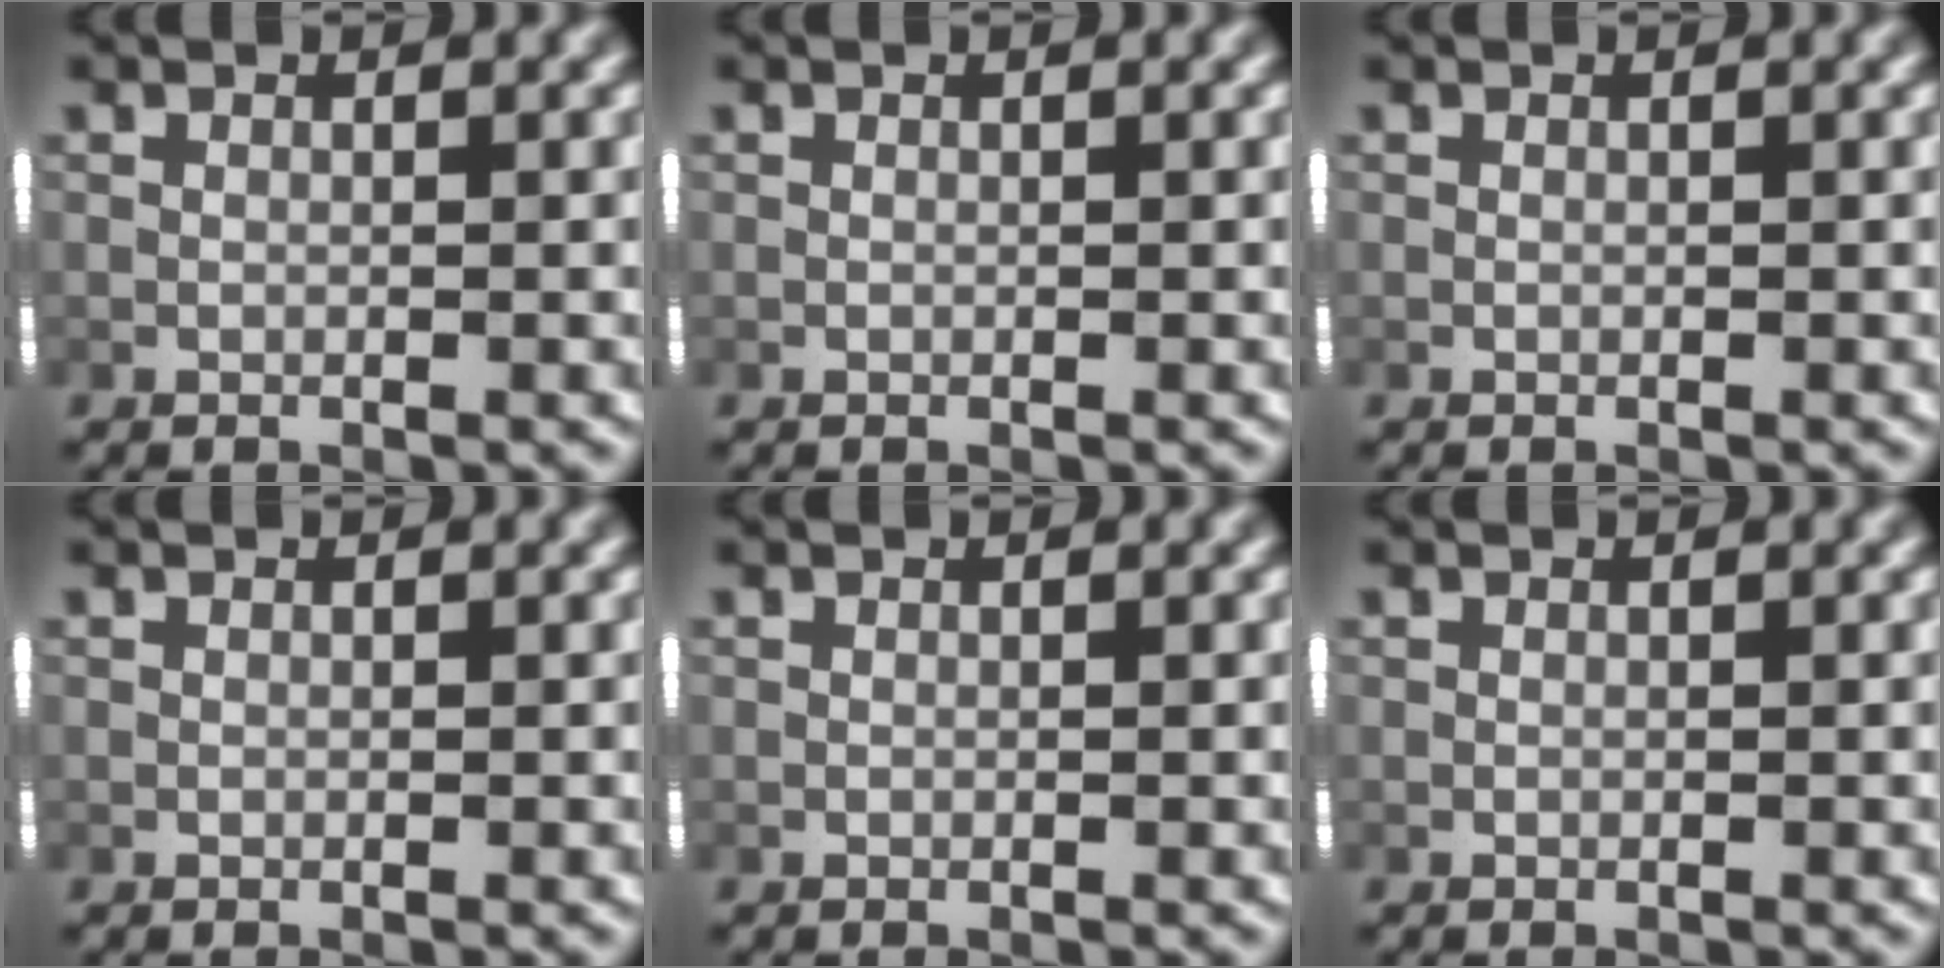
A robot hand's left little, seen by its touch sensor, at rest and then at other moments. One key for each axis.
{"total": 0.0}
{"total": 0.0}
{"total": 0.0}
{"total": 0.0}
{"total": 0.0}